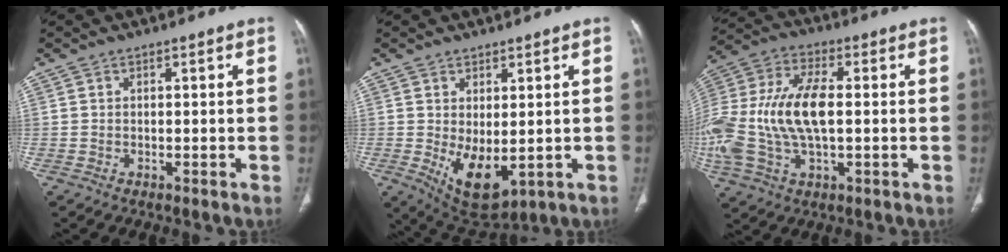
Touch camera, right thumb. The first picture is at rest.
{"total": 8.7, "force": [-0.8, 4.6, 7.4], "torque": [-0.111, -0.017, 0.011]}
{"total": 21.1, "force": [-0.6, 10.8, 18.1], "torque": [-0.423, 0.009, -0.012]}